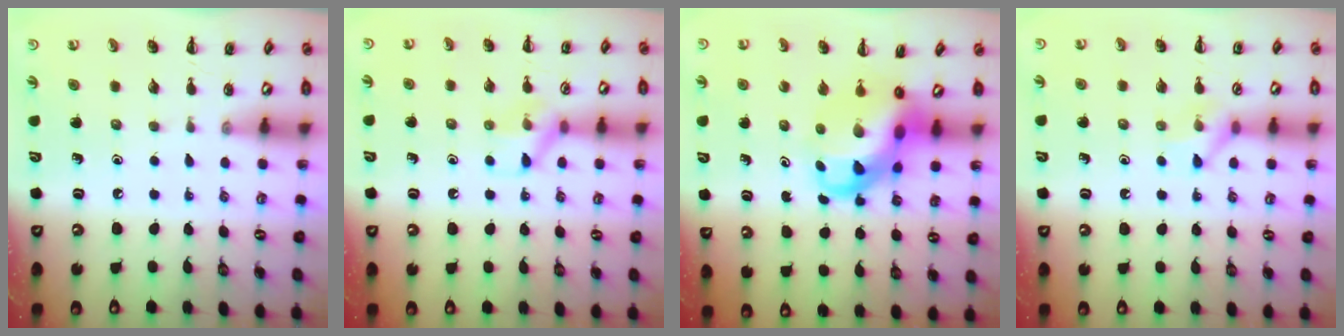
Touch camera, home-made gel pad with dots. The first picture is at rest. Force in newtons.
{"total": 8.3, "press": 8.2, "slide": 1.2}
{"total": 8.4, "press": 8.1, "slide": 2.3}
{"total": 7.4, "press": 7.4, "slide": 0.5}